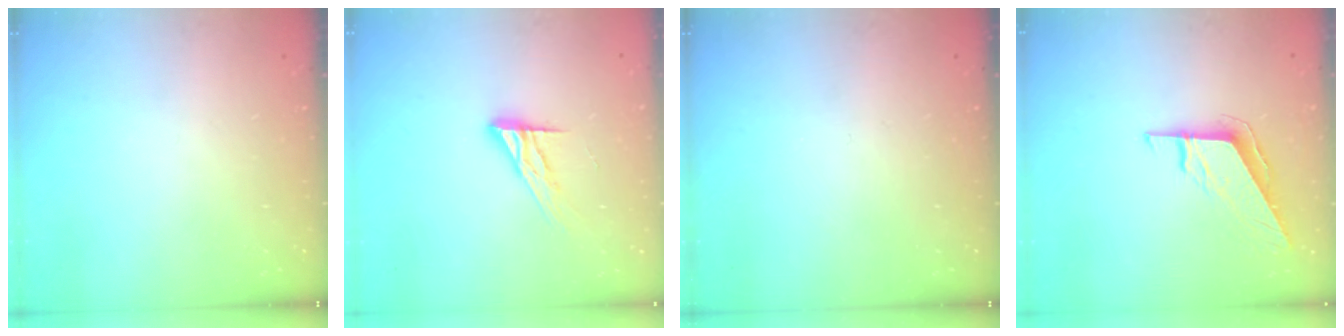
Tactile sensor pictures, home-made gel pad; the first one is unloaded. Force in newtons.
{"total": 11.1, "press": 11.1, "slide": 0.9}
{"total": 0.0}
{"total": 8.6, "press": 8.6, "slide": 0.2}